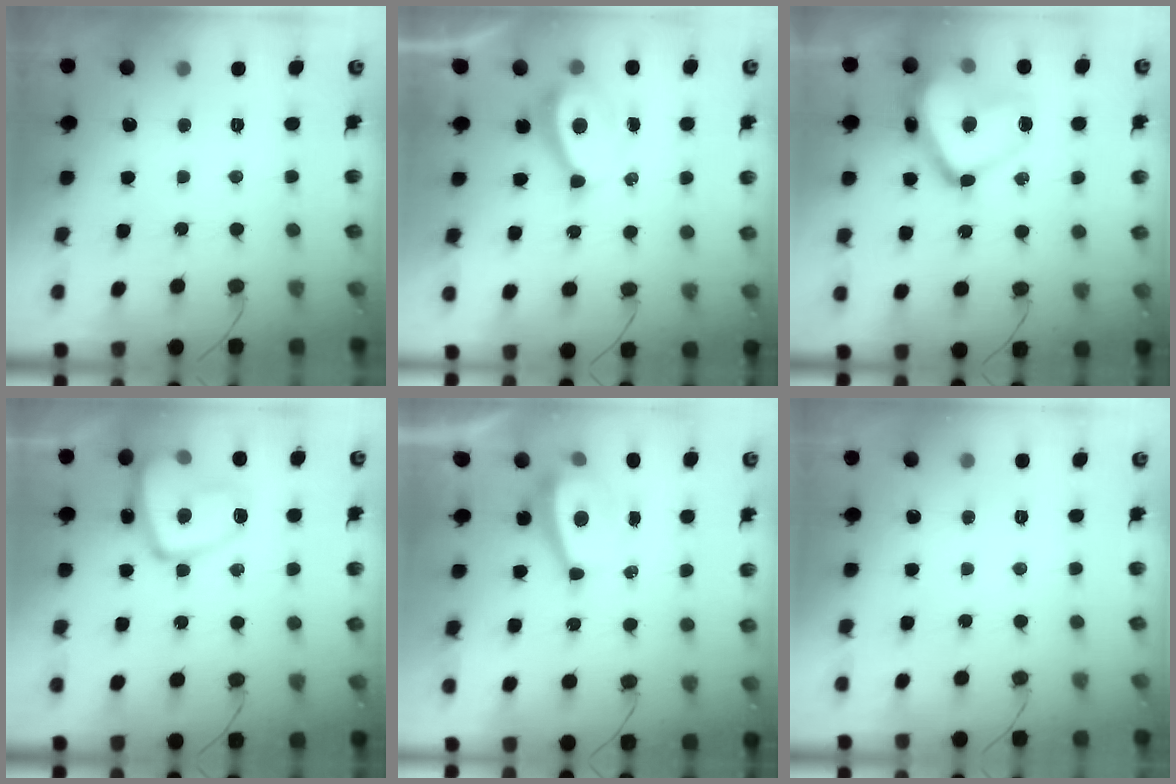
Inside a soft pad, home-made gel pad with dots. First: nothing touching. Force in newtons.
{"total": 7.1, "press": 7.1, "slide": 0.8}
{"total": 20.7, "press": 20.6, "slide": 1.7}
{"total": 15.7, "press": 15.6, "slide": 1.5}
{"total": 5.2, "press": 5.1, "slide": 0.7}
{"total": 0.0}